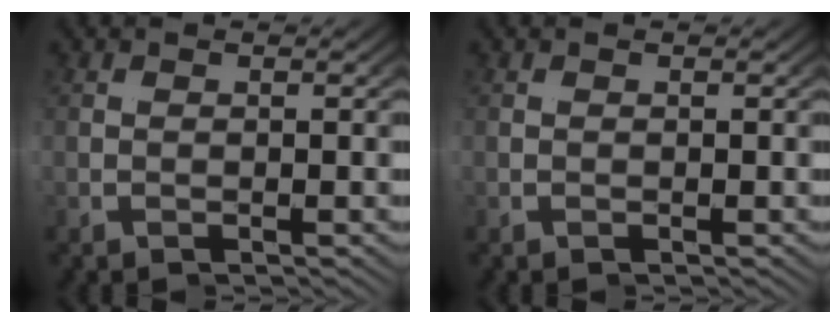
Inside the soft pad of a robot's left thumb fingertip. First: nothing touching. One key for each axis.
{"total": 0.0}